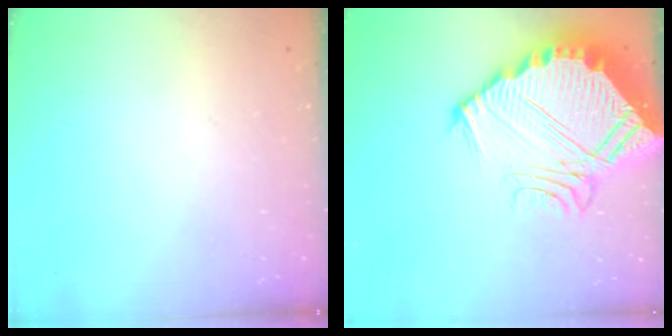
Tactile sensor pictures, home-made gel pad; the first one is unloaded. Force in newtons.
{"total": 13.3, "press": 13.2, "slide": 1.2}